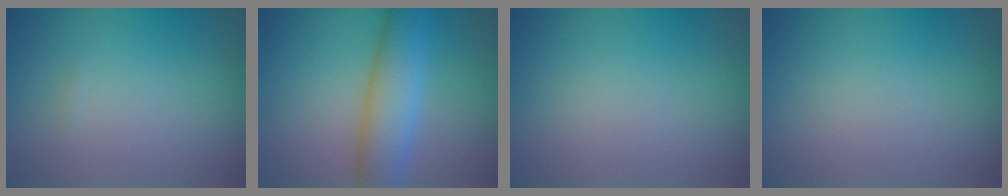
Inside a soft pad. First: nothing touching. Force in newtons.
{"total": 5.4, "press": 5.4, "slide": 0.1}
{"total": 0.0}
{"total": 0.0}